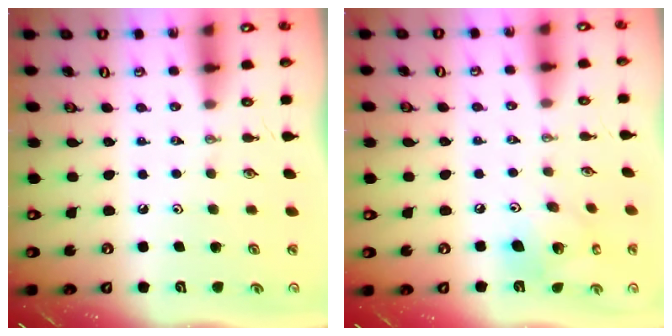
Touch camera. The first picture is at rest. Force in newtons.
{"total": 13.5, "press": 13.3, "slide": 2.5}